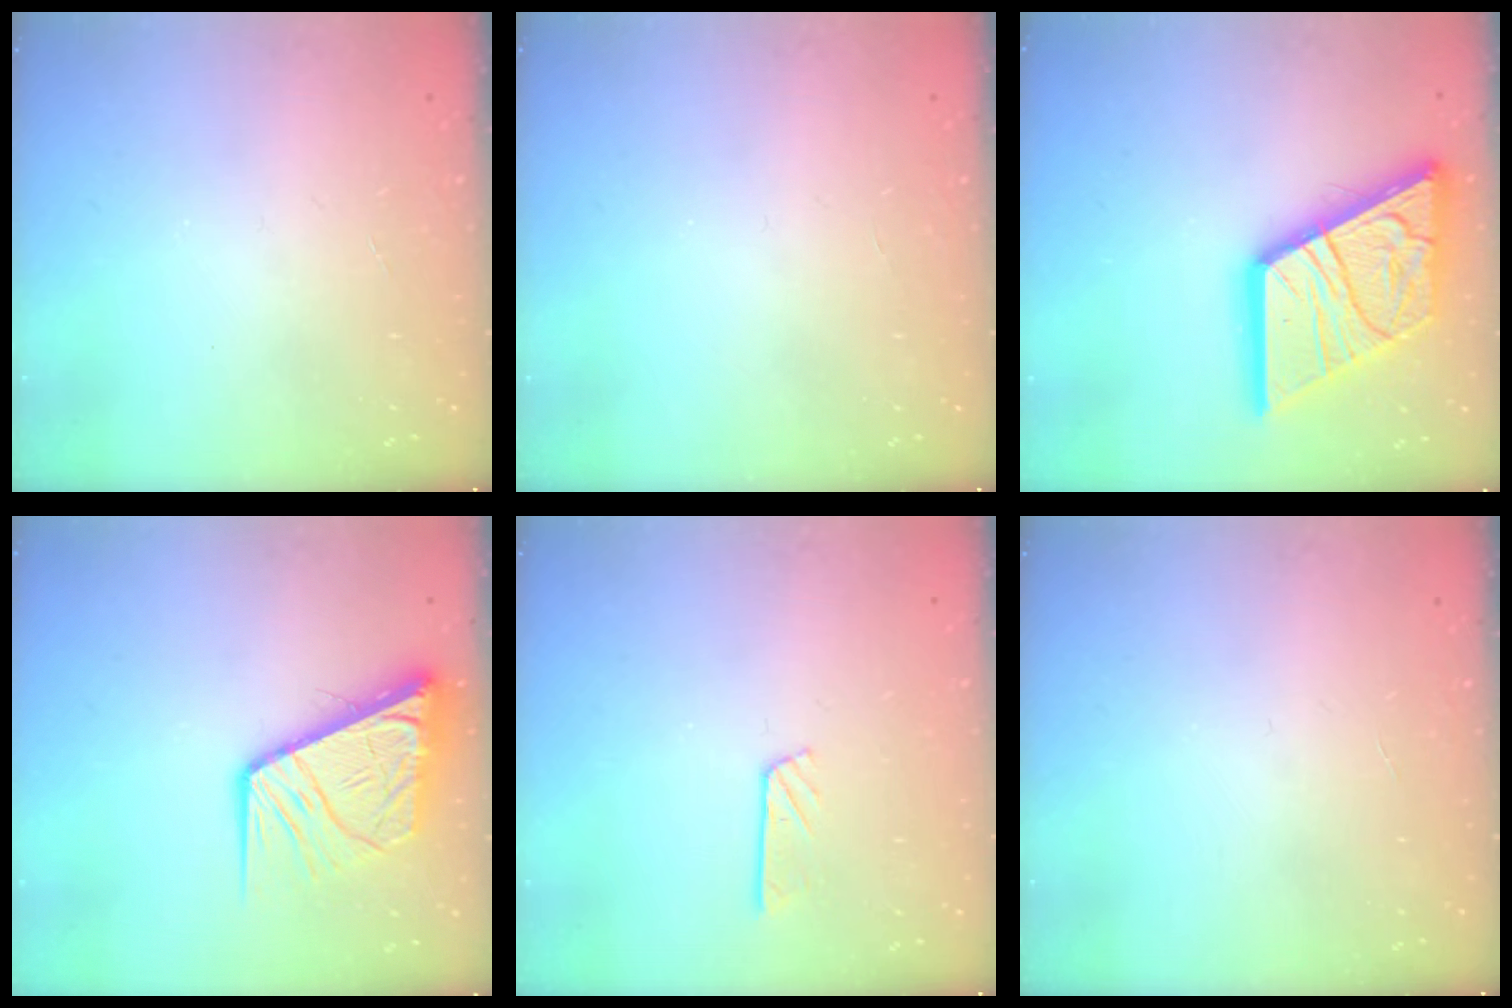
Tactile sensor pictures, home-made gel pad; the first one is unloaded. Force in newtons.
{"total": 0.0}
{"total": 27.4, "press": 27.2, "slide": 3.1}
{"total": 15.4, "press": 15.3, "slide": 1.8}
{"total": 2.8, "press": 2.8, "slide": 0.2}
{"total": 0.0}